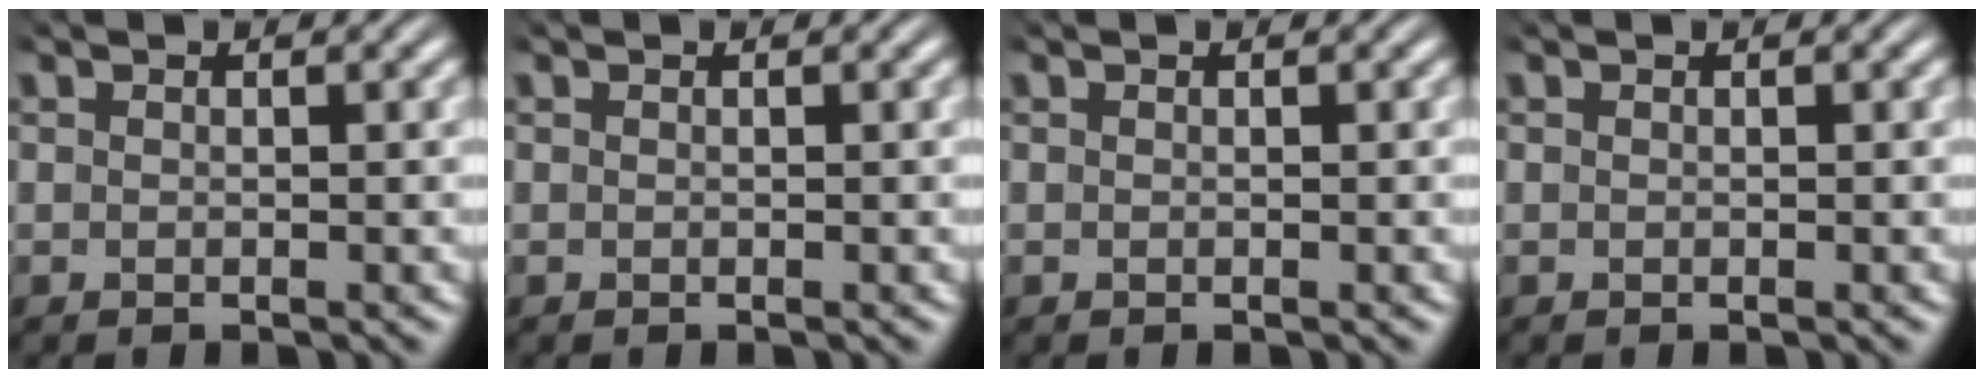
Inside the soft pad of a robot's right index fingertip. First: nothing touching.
{"total": 0.0}
{"total": 0.0}
{"total": 0.0}